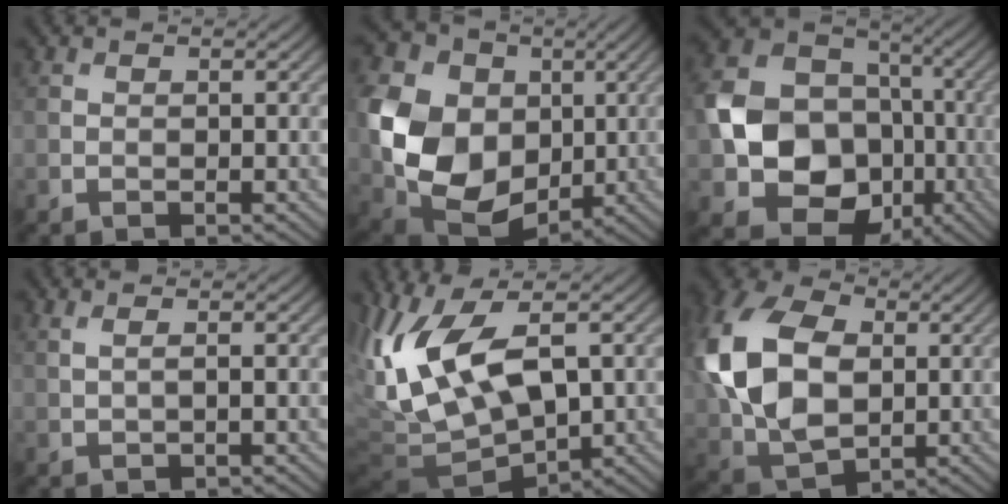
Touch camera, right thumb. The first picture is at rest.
{"total": 15.1, "force": [0.3, 11.7, 9.5], "torque": [-0.242, -0.020, 0.009]}
{"total": 15.0, "force": [-3.1, 12.1, 8.3], "torque": [-0.175, -0.034, -0.055]}
{"total": 1.3, "force": [0.5, 0.0, 1.2], "torque": [-0.024, 0.002, 0.011]}
{"total": 14.9, "force": [0.3, 6.9, 13.2], "torque": [-0.302, -0.002, 0.012]}
{"total": 15.8, "force": [1.6, 10.7, 11.4], "torque": [-0.291, 0.009, 0.032]}